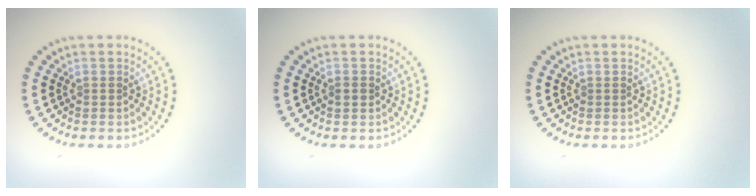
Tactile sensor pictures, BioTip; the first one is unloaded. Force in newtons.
{"total": 0.9, "press": 0.9, "slide": 0.2}
{"total": 0.0}